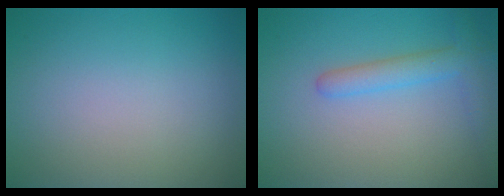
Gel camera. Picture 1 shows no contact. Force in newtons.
{"total": 2.9, "press": 2.9, "slide": 0.2}